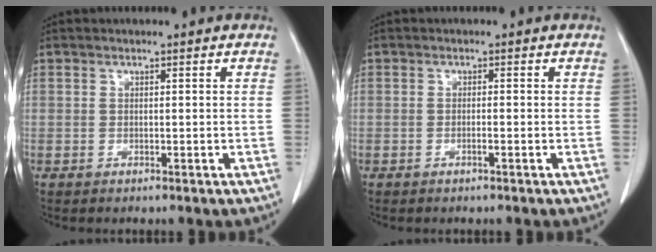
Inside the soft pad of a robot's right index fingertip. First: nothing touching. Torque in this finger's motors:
{"motor_torque": [-0.17, 0.01, -0.01, -0.01]}